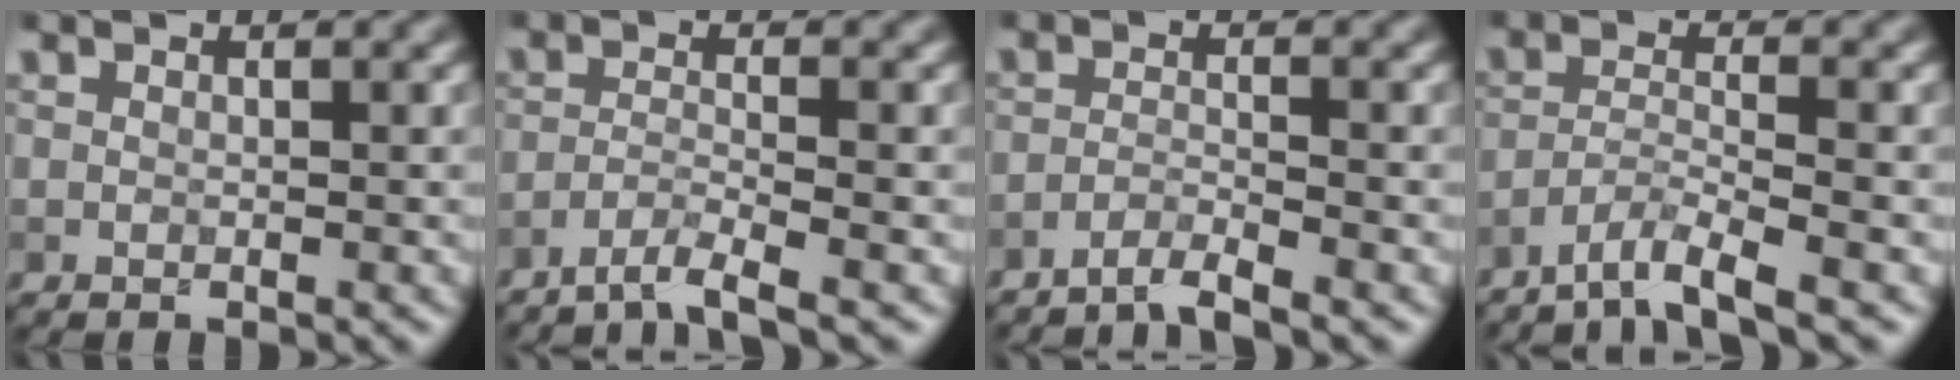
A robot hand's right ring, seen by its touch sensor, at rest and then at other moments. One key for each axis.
{"total": 2.6, "fx": -2.1, "fy": 0.1, "fz": 1.6, "tx": -0.027, "ty": 0.001, "tz": -0.053}
{"total": 2.0, "fx": -1.8, "fy": 0.1, "fz": 1.0, "tx": -0.015, "ty": 0.003, "tz": -0.046}
{"total": 3.9, "fx": -3.1, "fy": 0.3, "fz": 2.4, "tx": -0.041, "ty": 0.002, "tz": -0.069}